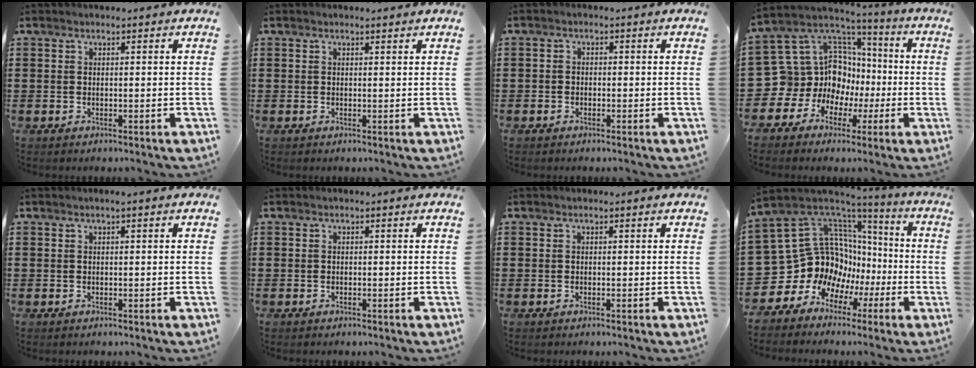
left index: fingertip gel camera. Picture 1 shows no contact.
{"total": 0.9, "force": [0.8, 0.0, 0.4], "torque": [-0.010, 0.000, 0.016]}
{"total": 1.0, "force": [-0.7, 0.7, 0.2], "torque": [-0.005, 0.001, -0.015]}
{"total": 12.8, "force": [-1.5, 12.3, 2.9], "torque": [-0.119, -0.035, -0.004]}
{"total": 0.5, "force": [0.1, 0.0, 0.5], "torque": [-0.007, -0.002, 0.003]}
{"total": 0.0}
{"total": 0.0}
{"total": 14.5, "force": [-0.8, 13.5, 5.2], "torque": [-0.166, -0.050, 0.017]}